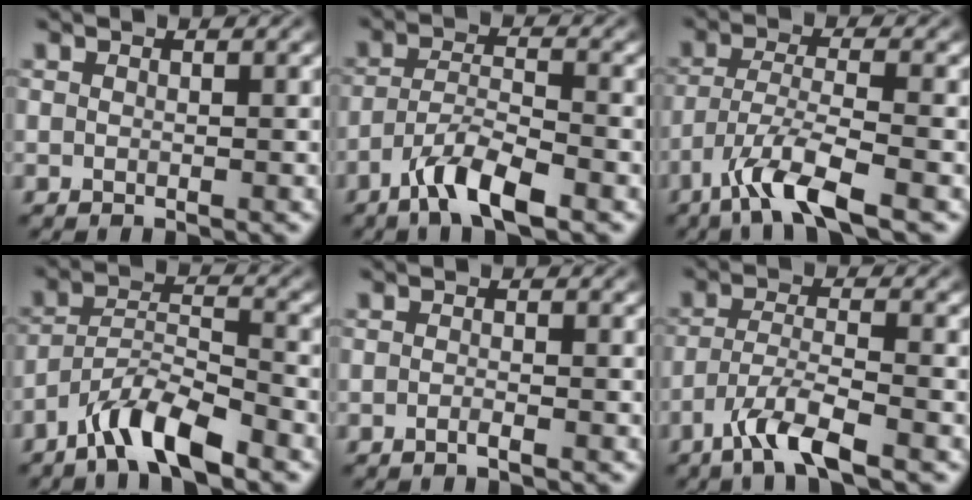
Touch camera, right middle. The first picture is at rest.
{"total": 5.1, "force": [-3.4, 1.2, 3.6], "torque": [-0.068, 0.002, -0.069]}
{"total": 5.8, "force": [-3.8, 1.0, 4.3], "torque": [-0.077, -0.001, -0.078]}
{"total": 5.8, "force": [-4.4, 1.2, 3.6], "torque": [-0.063, 0.004, -0.084]}
{"total": 0.8, "force": [-0.5, 0.2, 0.7], "torque": [-0.010, 0.000, -0.010]}
{"total": 4.8, "force": [-3.2, 0.8, 3.5], "torque": [-0.067, 0.000, -0.068]}